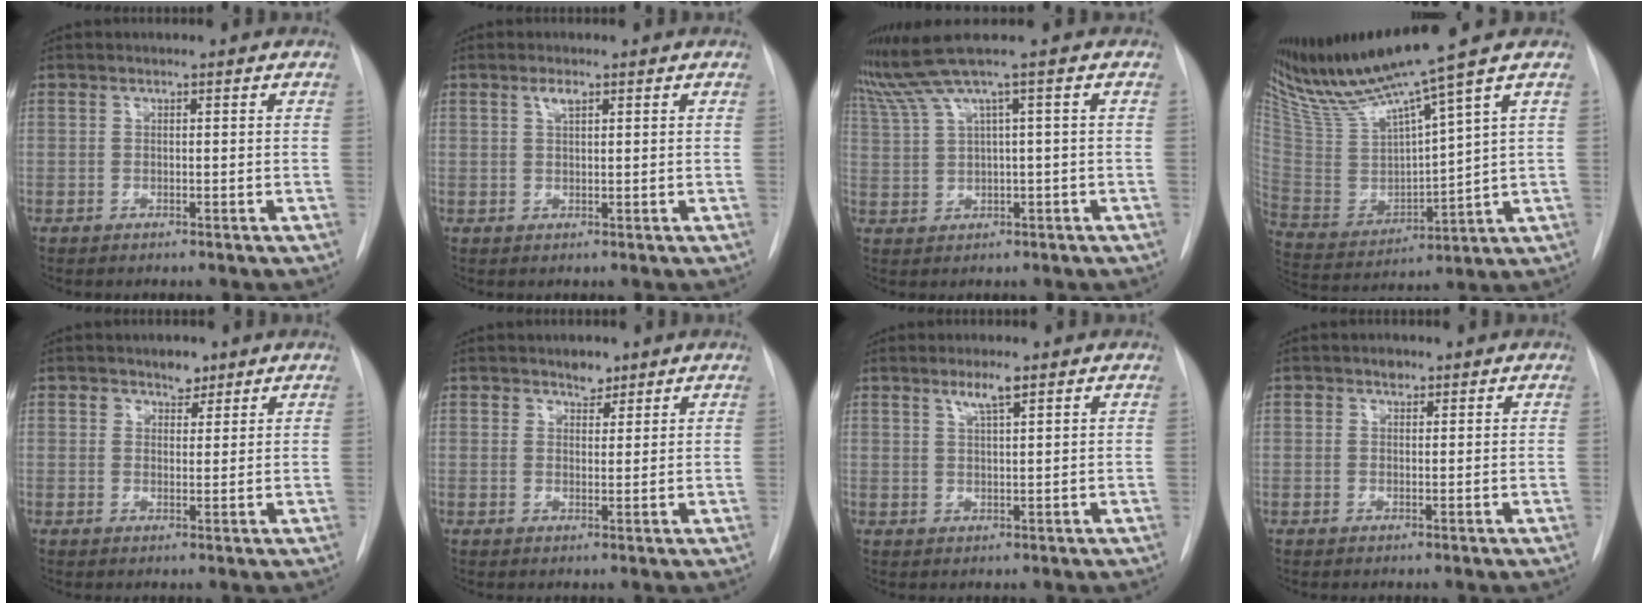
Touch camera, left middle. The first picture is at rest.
{"total": 1.7, "force": [1.0, 0.5, 1.3], "torque": [-0.026, 0.002, 0.018]}
{"total": 5.7, "force": [3.7, -1.8, 3.9], "torque": [-0.092, 0.023, 0.085]}
{"total": 15.6, "force": [12.4, -1.5, 9.3], "torque": [-0.177, -0.012, 0.243]}
{"total": 2.6, "force": [1.9, 1.6, 0.8], "torque": [-0.007, -0.002, 0.027]}
{"total": 2.4, "force": [1.9, 1.3, 0.7], "torque": [-0.008, -0.002, 0.027]}
{"total": 3.2, "force": [2.1, 0.1, 2.4], "torque": [-0.049, 0.000, 0.037]}
{"total": 1.4, "force": [0.9, 0.9, 0.5], "torque": [-0.009, 0.001, 0.012]}